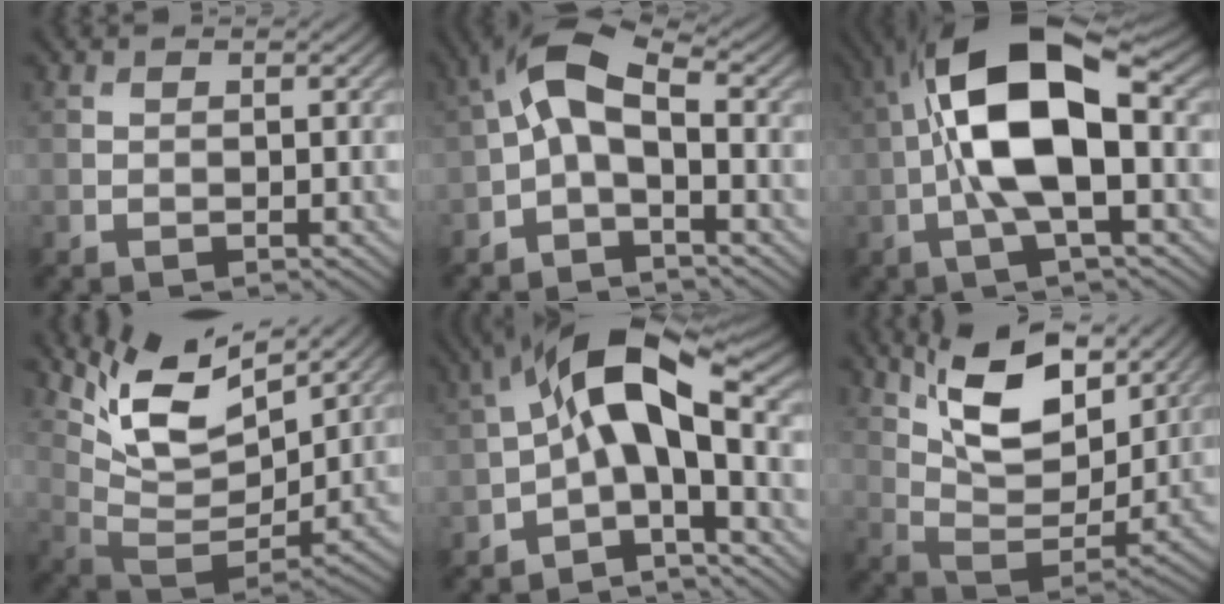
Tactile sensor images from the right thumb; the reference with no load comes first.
{"total": 6.8, "force": [-0.7, 3.2, 5.9], "torque": [-0.120, 0.026, -0.029]}
{"total": 13.8, "force": [-0.2, 5.4, 12.7], "torque": [-0.243, 0.025, -0.013]}
{"total": 12.0, "force": [7.9, 4.6, 7.8], "torque": [-0.177, 0.001, 0.143]}
{"total": 11.2, "force": [-0.6, 4.8, 10.1], "torque": [-0.180, 0.025, -0.027]}
{"total": 14.0, "force": [8.4, 5.9, 9.5], "torque": [-0.185, -0.001, 0.138]}